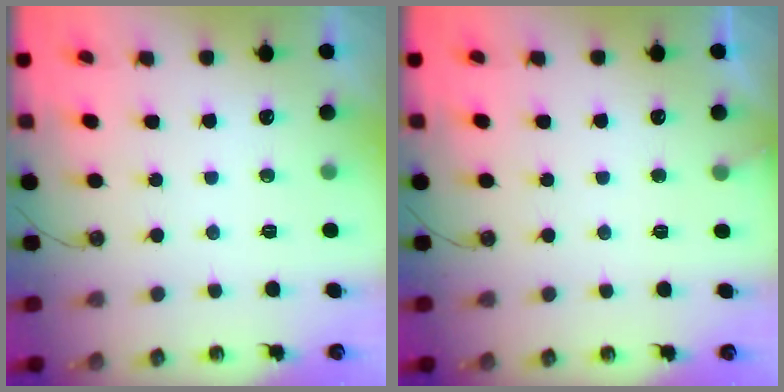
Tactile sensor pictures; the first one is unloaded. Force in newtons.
{"total": 2.9, "press": 2.9, "slide": 0.2}